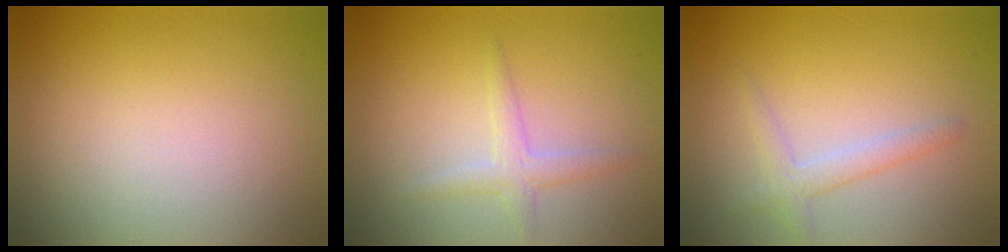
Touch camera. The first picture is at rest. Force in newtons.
{"total": 1.8, "press": 1.8, "slide": 0.1}
{"total": 1.9, "press": 1.9, "slide": 0.1}